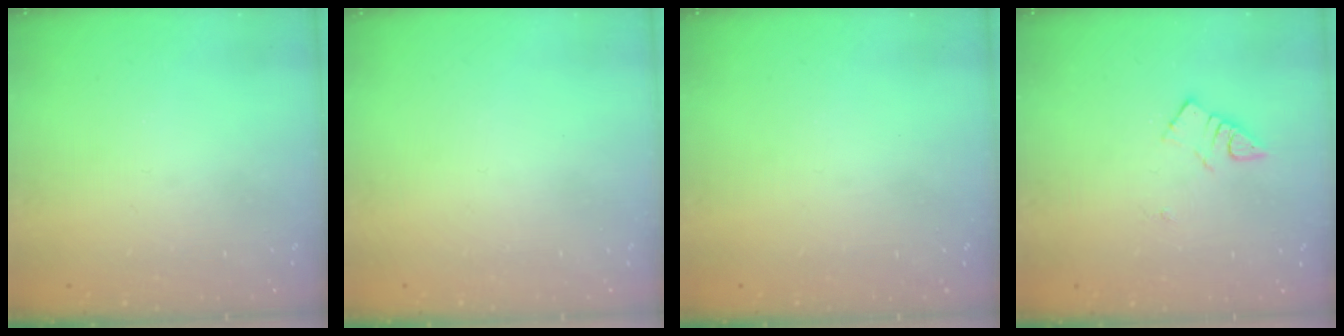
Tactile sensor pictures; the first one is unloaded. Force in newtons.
{"total": 1.6, "press": 1.6, "slide": 0.1}
{"total": 0.0}
{"total": 2.8, "press": 2.7, "slide": 0.3}